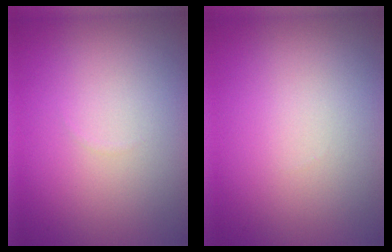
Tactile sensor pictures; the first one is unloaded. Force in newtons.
{"total": 0.0}